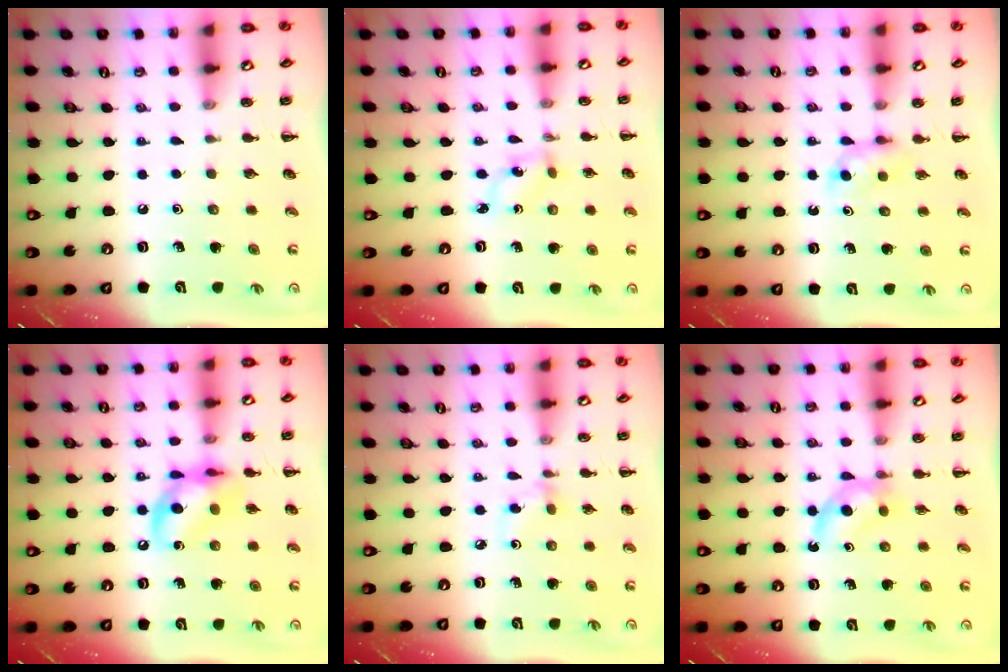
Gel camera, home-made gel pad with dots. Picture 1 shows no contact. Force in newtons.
{"total": 1.9, "press": 1.8, "slide": 0.7}
{"total": 3.5, "press": 3.2, "slide": 1.5}
{"total": 13.2, "press": 13.0, "slide": 2.4}
{"total": 3.5, "press": 3.2, "slide": 1.4}
{"total": 4.5, "press": 4.1, "slide": 1.7}